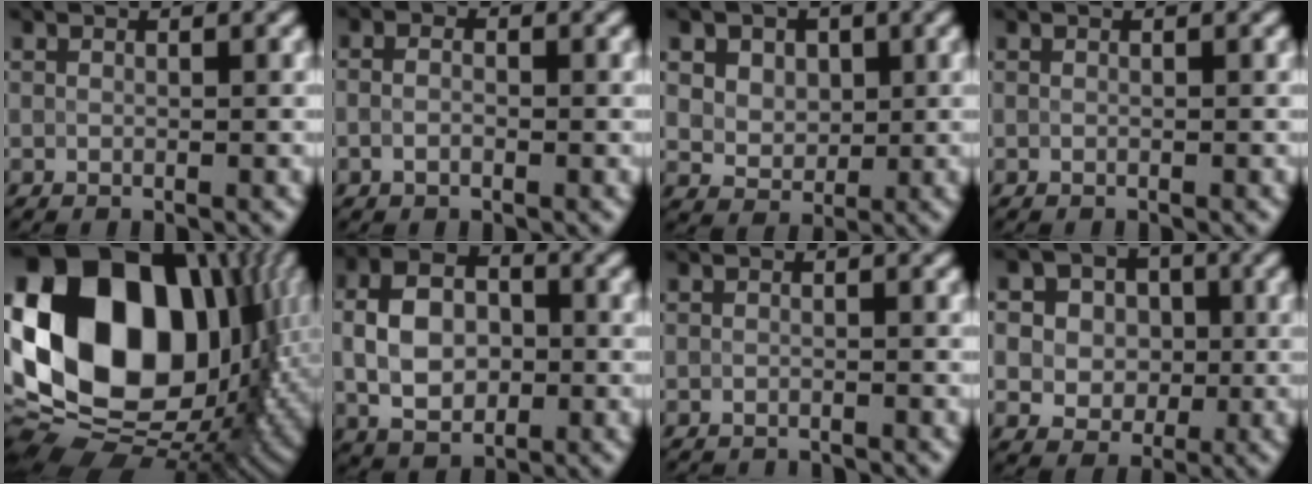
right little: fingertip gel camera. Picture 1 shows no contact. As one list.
[{"total": 1.1, "force": [-0.5, 0.6, 0.9], "torque": [-0.021, 0.003, -0.013]}, {"total": 6.6, "force": [2.8, 4.9, 3.4], "torque": [-0.057, 0.021, 0.034]}, {"total": 0.0}, {"total": 19.9, "force": [3.0, 13.9, 13.9], "torque": [-0.287, 0.026, 0.060]}, {"total": 6.9, "force": [0.1, 4.9, 4.9], "torque": [-0.101, 0.007, -0.006]}, {"total": 1.6, "force": [-1.6, -0.1, -0.1], "torque": [0.004, 0.000, -0.027]}, {"total": 6.4, "force": [1.1, 5.9, 2.3], "torque": [-0.036, 0.026, 0.004]}]